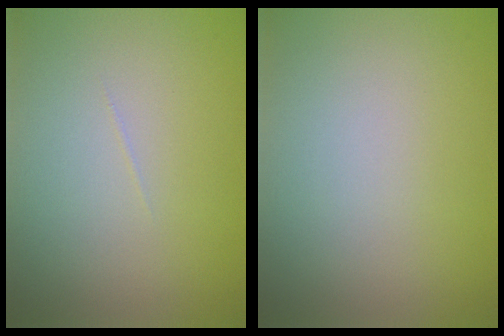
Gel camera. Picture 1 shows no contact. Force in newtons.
{"total": 0.0}